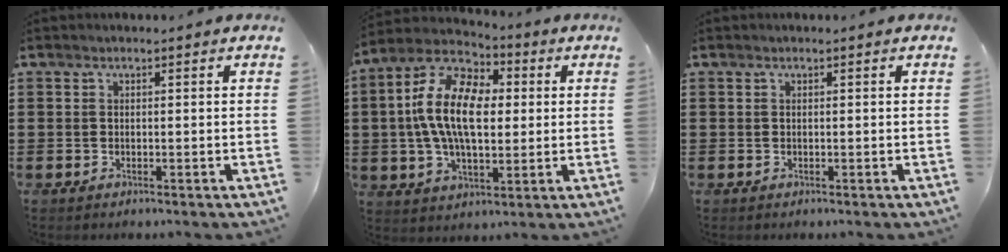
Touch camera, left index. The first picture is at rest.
{"total": 12.9, "force": [1.8, 7.1, 10.7], "torque": [-0.251, -0.005, 0.024]}
{"total": 0.0}